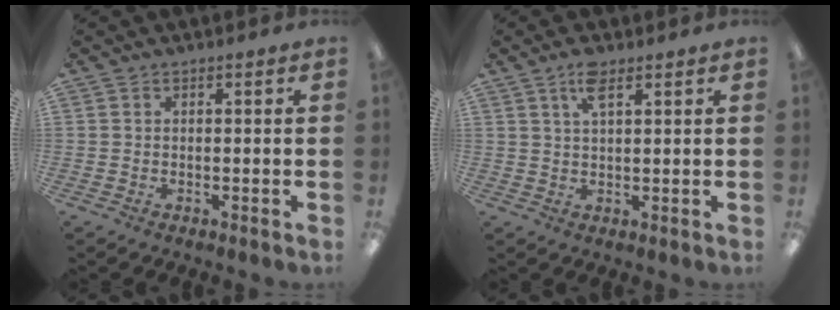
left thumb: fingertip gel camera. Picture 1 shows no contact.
{"total": 5.2, "force": [3.2, 1.7, 3.7], "torque": [-0.073, 0.001, 0.054]}